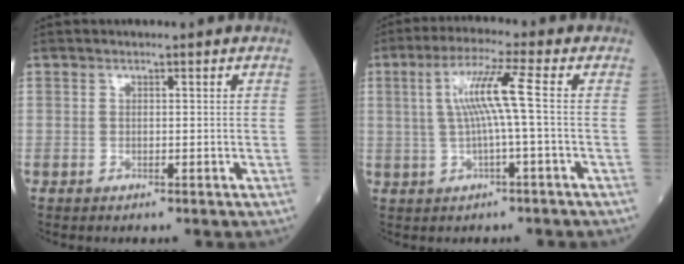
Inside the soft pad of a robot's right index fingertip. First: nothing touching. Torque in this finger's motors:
{"motor_torque": [0.91, -0.04, 0.51, 0.17]}